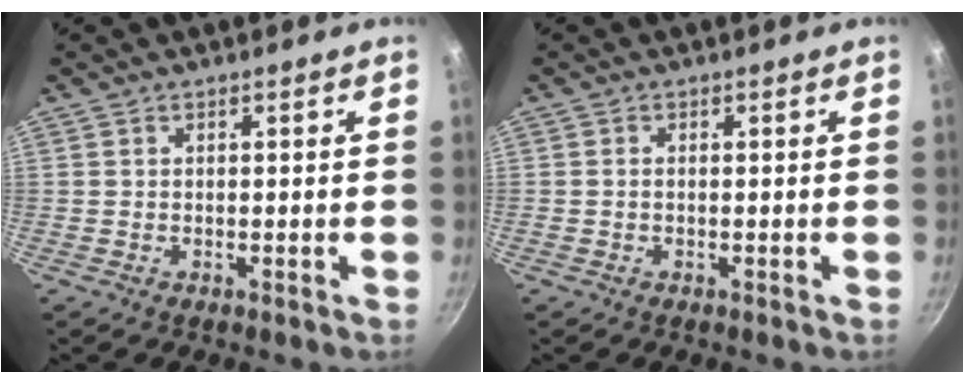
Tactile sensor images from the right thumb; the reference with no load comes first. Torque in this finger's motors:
{"motor_torque": [-0.03, -0.06, 0.20, 0.20, 0.02]}